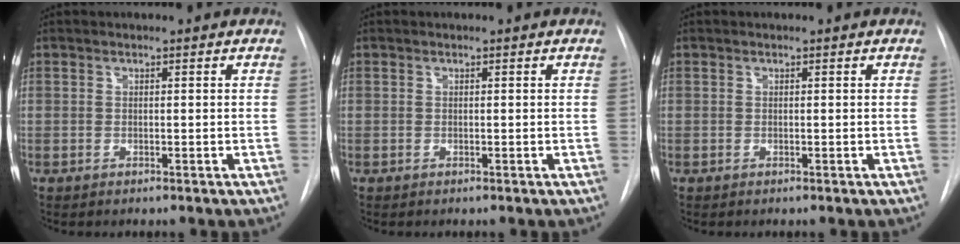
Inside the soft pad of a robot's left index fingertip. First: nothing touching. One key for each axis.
{"total": 0.0}
{"total": 0.0}